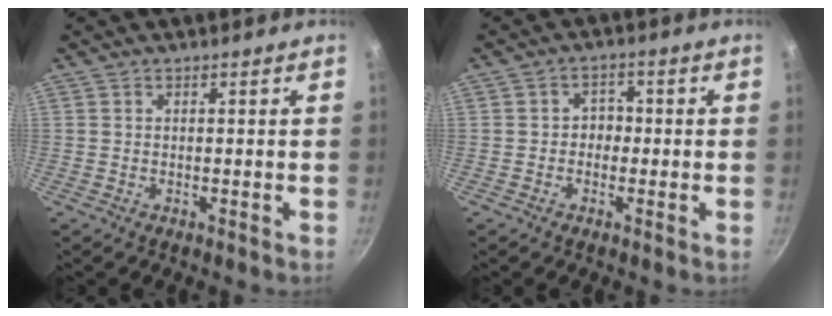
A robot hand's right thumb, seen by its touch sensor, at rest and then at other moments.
{"total": 2.8, "force": [-0.6, 2.4, 1.3], "torque": [0.005, 0.009, -0.014]}